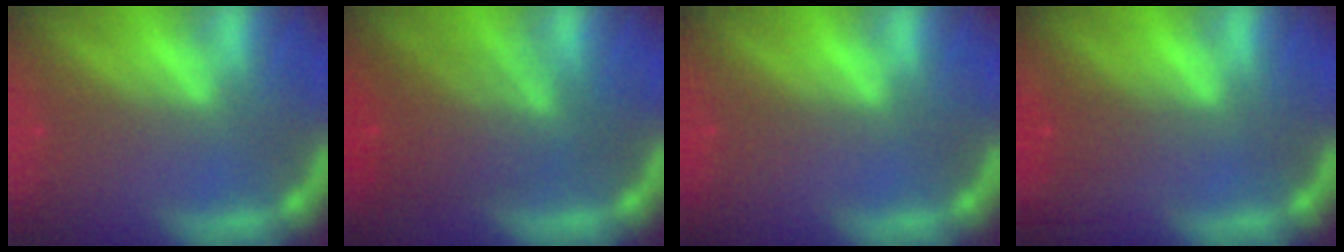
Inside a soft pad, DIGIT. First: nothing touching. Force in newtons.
{"total": 7.0}
{"total": 0.0}
{"total": 1.5}